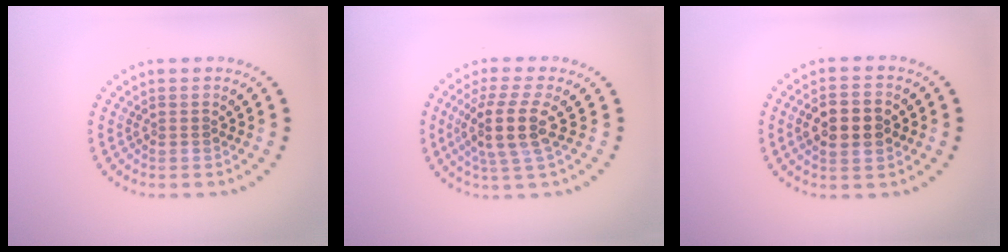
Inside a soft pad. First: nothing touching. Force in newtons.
{"total": 4.1, "press": 3.4, "slide": 2.4}
{"total": 4.2, "press": 4.2, "slide": 0.4}